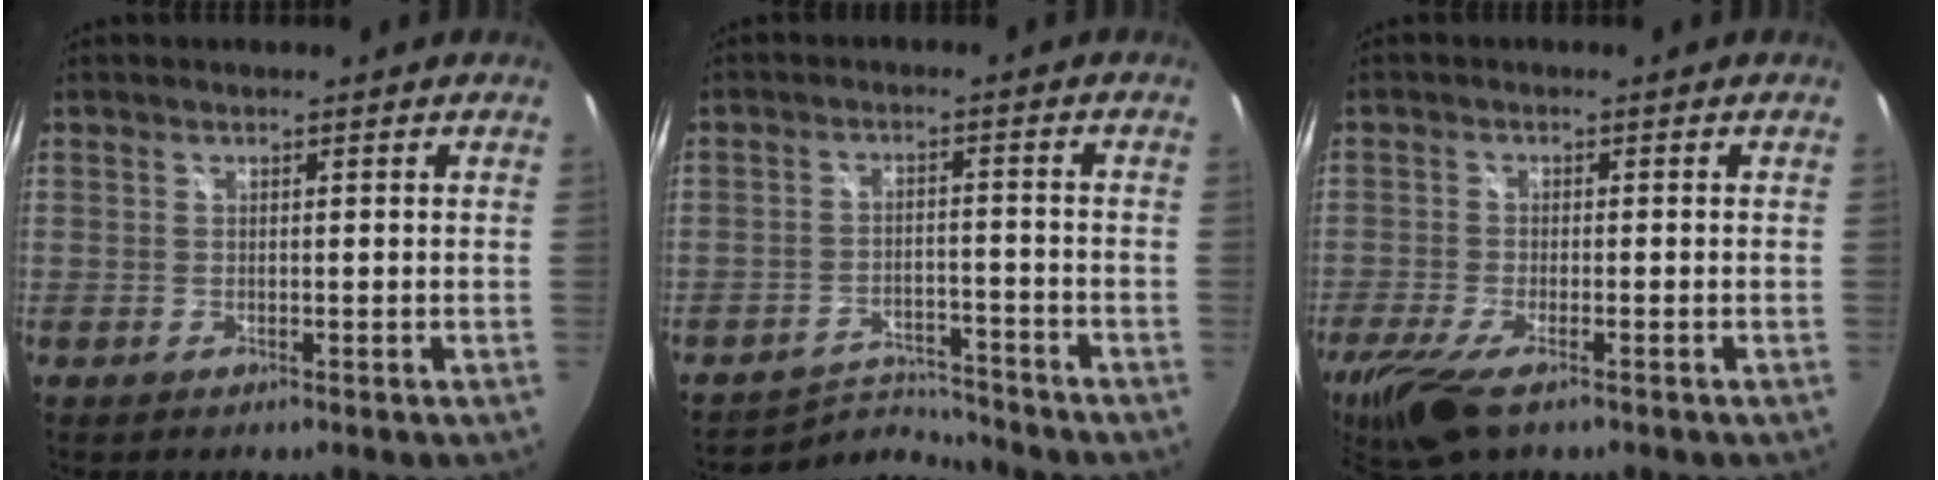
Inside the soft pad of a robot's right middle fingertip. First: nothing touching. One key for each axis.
{"total": 6.8, "fx": -6.8, "fy": 0.4, "fz": -0.7, "tx": -0.011, "ty": 0.009, "tz": -0.115}
{"total": 9.6, "fx": -6.4, "fy": 2.8, "fz": 6.6, "tx": -0.157, "ty": -0.036, "tz": -0.124}